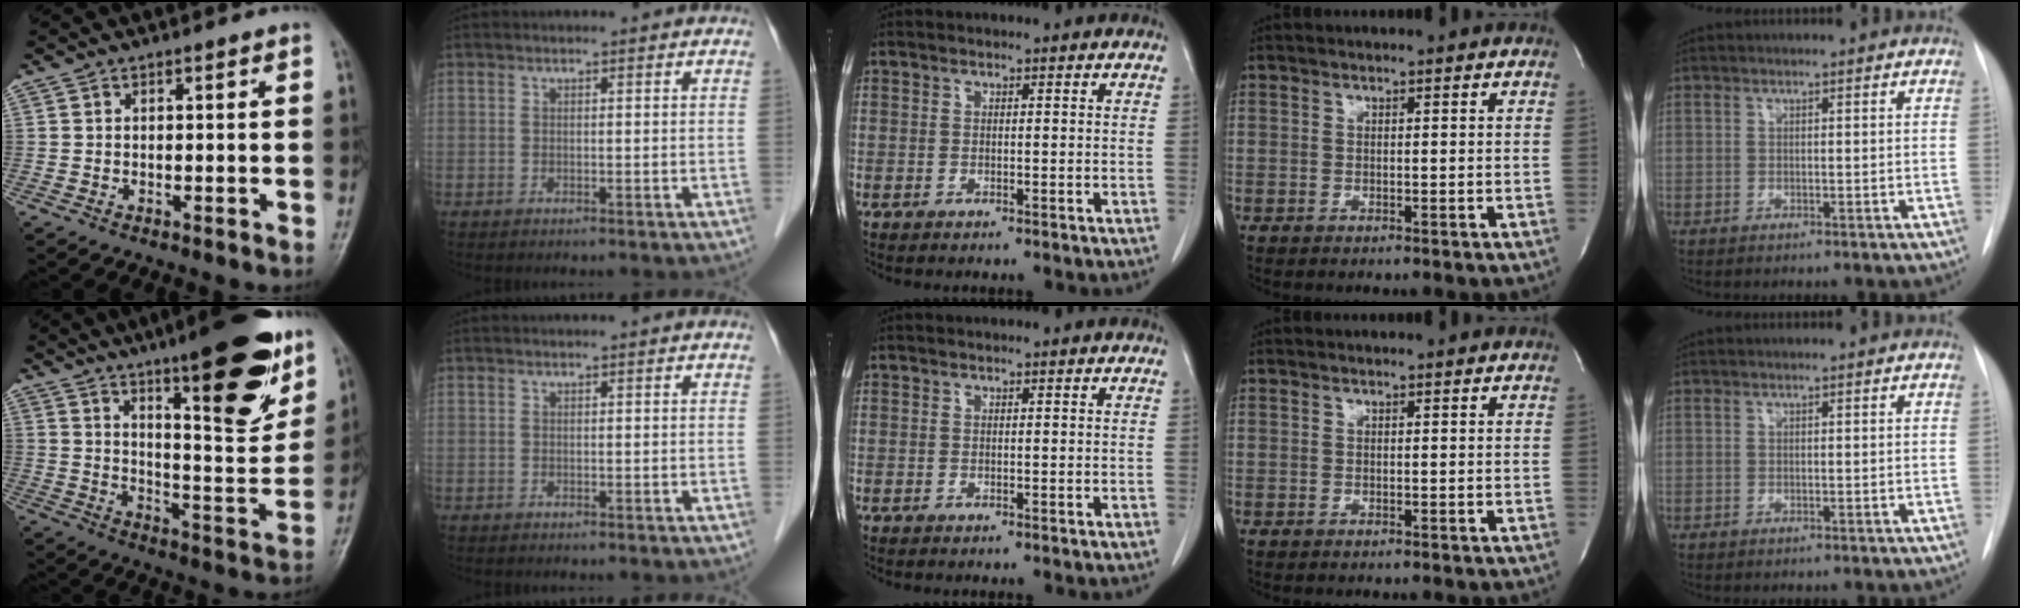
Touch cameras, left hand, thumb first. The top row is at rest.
{"thumb": {"total": 21.1, "force": [12.2, 5.4, 16.3], "torque": [-0.193, -0.063, 0.184]}}